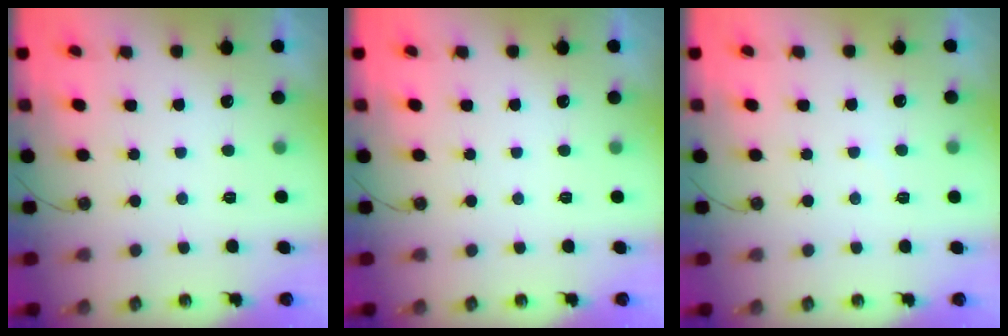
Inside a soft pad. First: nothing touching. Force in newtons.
{"total": 0.0}
{"total": 2.0, "press": 2.0, "slide": 0.3}